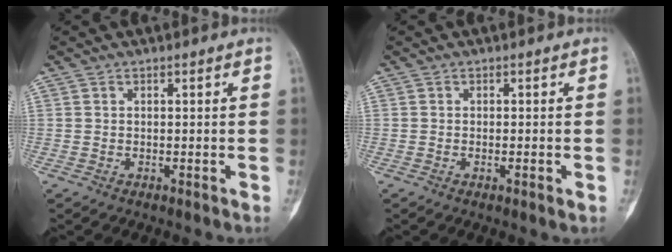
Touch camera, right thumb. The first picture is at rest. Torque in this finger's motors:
{"motor_torque": [-0.27, 0.02, -0.10, -0.04, -0.07]}